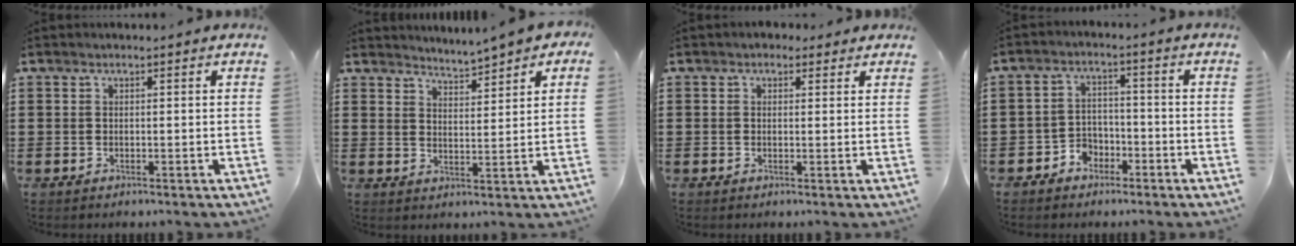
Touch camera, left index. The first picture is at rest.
{"total": 3.0, "force": [3.0, 0.0, -0.2], "torque": [-0.009, -0.015, 0.053]}
{"total": 1.5, "force": [0.9, 1.2, 0.3], "torque": [-0.011, 0.008, 0.015]}
{"total": 3.8, "force": [-2.9, 2.4, 0.5], "torque": [-0.018, 0.012, -0.061]}